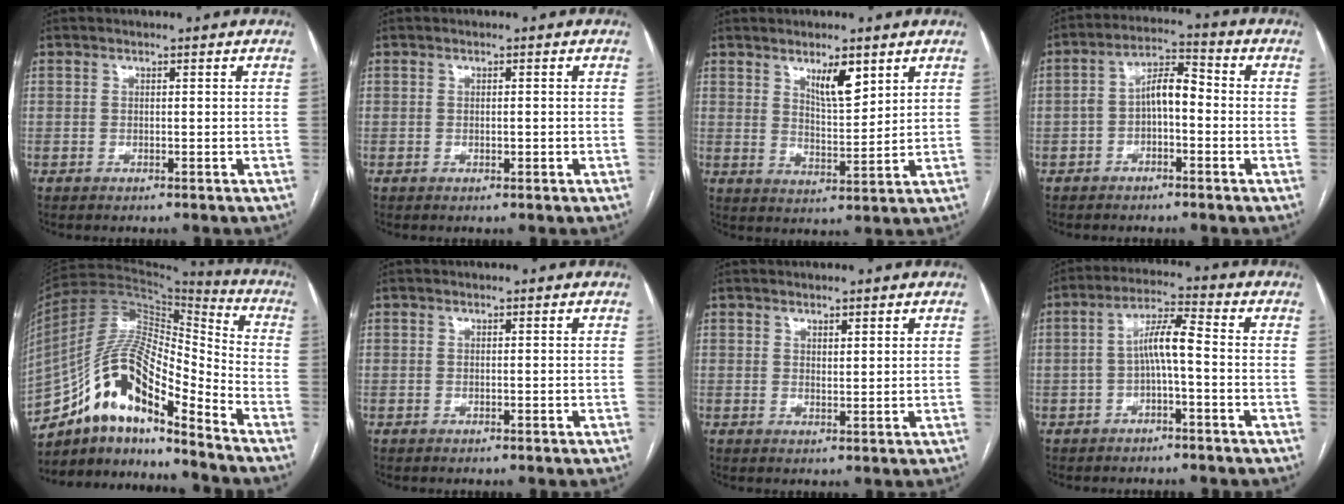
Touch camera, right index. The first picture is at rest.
{"total": 0.8, "force": [-0.2, 0.2, 0.7], "torque": [-0.013, -0.001, -0.001]}
{"total": 6.0, "force": [3.7, 1.6, 4.5], "torque": [-0.080, -0.007, 0.068]}
{"total": 6.5, "force": [-1.1, 2.7, 5.8], "torque": [-0.105, 0.034, -0.020]}
{"total": 16.9, "force": [-11.2, 4.0, 12.0], "torque": [-0.219, 0.035, -0.194]}
{"total": 0.0}
{"total": 1.6, "force": [1.2, 0.4, 1.0], "torque": [-0.020, -0.007, 0.023]}
{"total": 6.1, "force": [-1.0, 1.0, 5.9], "torque": [-0.109, 0.025, -0.019]}